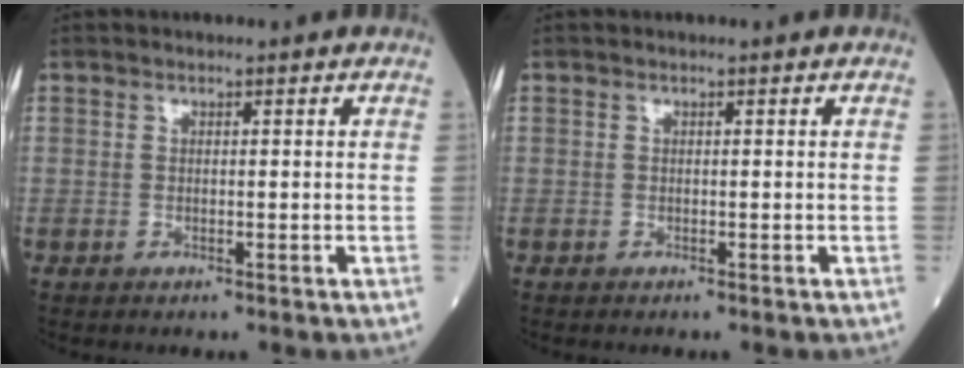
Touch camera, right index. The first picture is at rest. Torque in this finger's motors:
{"motor_torque": [0.49, -0.05, -0.01, -0.17]}